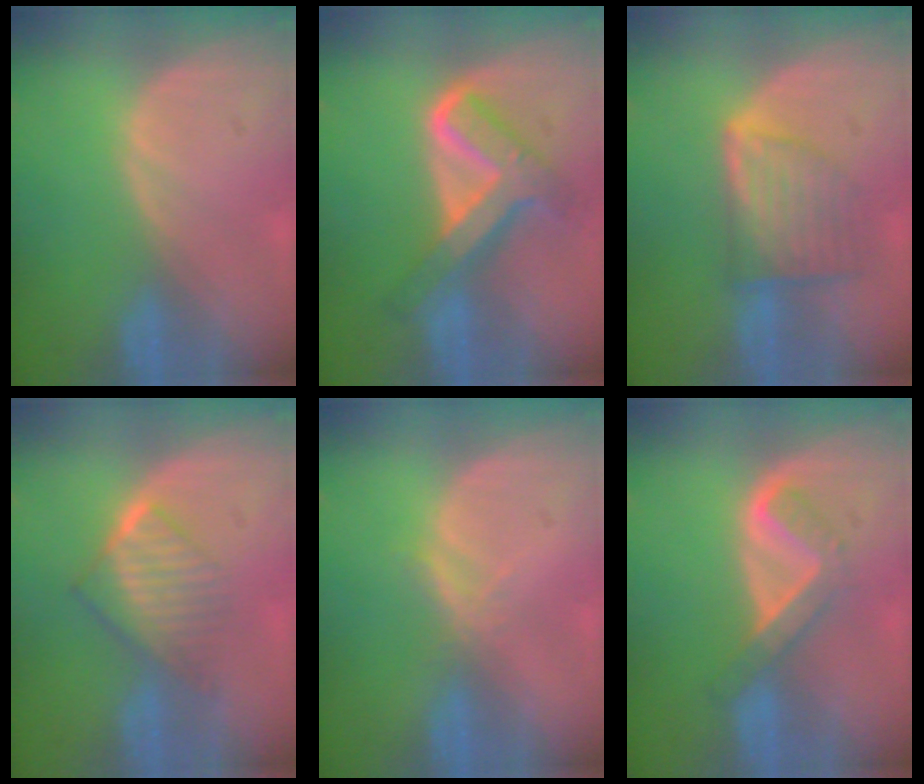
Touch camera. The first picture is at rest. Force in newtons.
{"total": 8.4, "press": 8.4, "slide": 0.6}
{"total": 7.4, "press": 6.6, "slide": 3.4}
{"total": 6.5, "press": 5.7, "slide": 3.0}
{"total": 1.8, "press": 1.6, "slide": 0.7}
{"total": 5.4, "press": 4.7, "slide": 2.6}